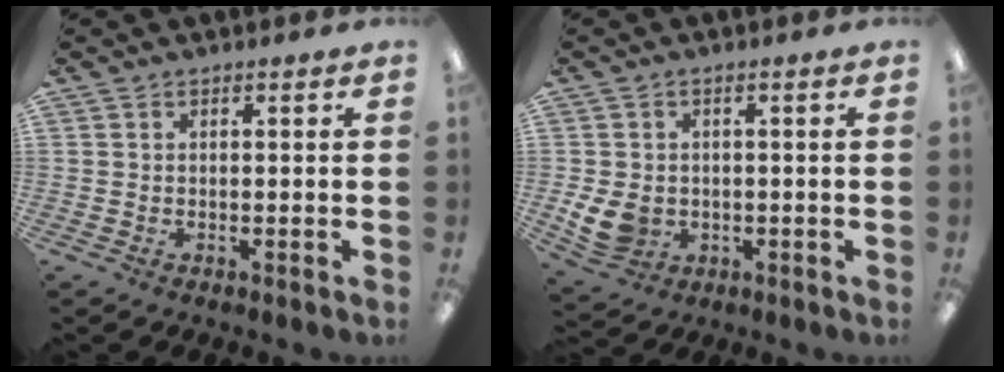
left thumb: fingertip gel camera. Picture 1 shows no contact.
{"total": 6.8, "force": [-0.9, 5.6, 3.7], "torque": [-0.091, 0.002, -0.015]}